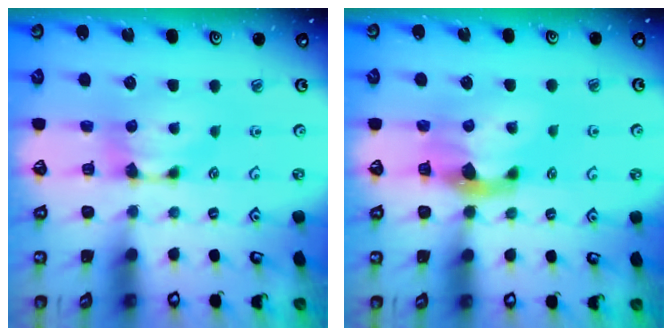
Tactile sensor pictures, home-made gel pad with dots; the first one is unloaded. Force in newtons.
{"total": 3.8, "press": 3.4, "slide": 1.6}